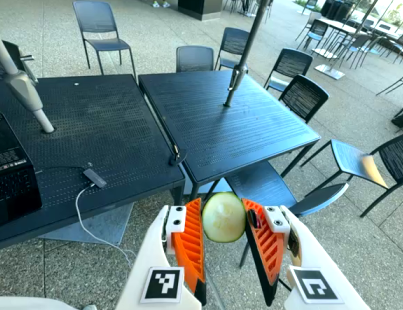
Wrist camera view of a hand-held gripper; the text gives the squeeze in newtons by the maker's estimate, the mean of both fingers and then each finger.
{"total": 7.7, "left": 7.1, "right": 8.3}